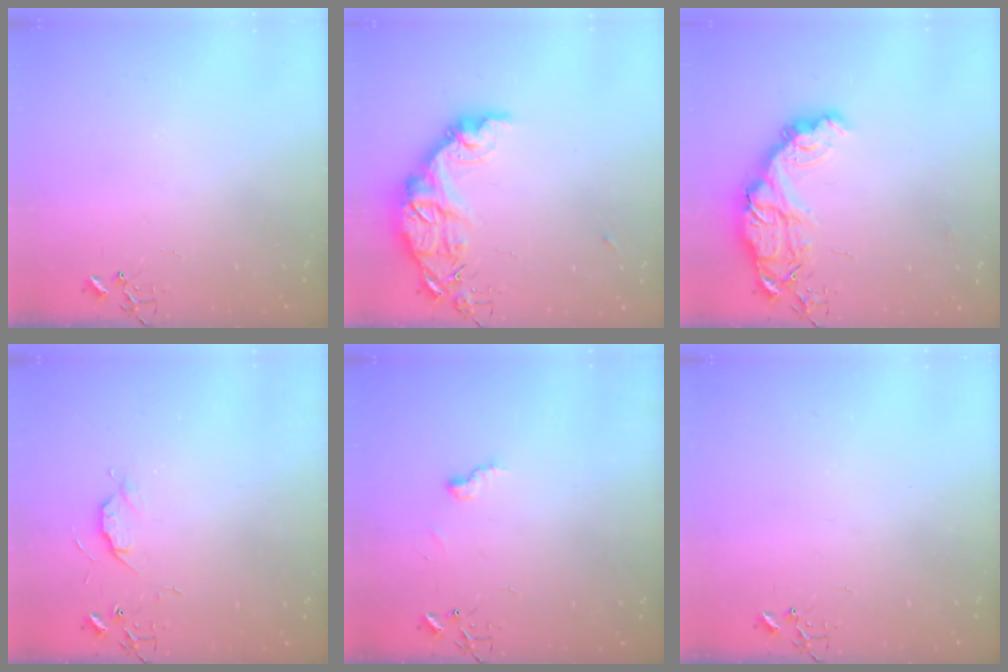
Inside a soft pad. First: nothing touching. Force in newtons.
{"total": 14.8, "press": 14.7, "slide": 1.2}
{"total": 15.0, "press": 14.9, "slide": 1.2}
{"total": 5.0, "press": 4.9, "slide": 0.7}
{"total": 5.5, "press": 5.5, "slide": 0.6}
{"total": 0.0}